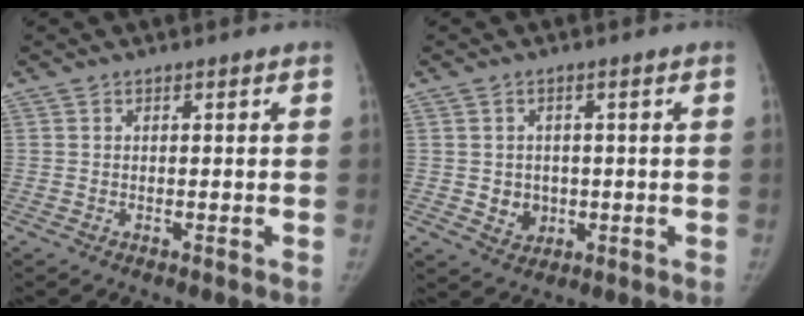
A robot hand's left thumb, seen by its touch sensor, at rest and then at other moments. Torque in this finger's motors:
{"motor_torque": [0.03, -0.03, 0.10, 0.04, 0.08]}